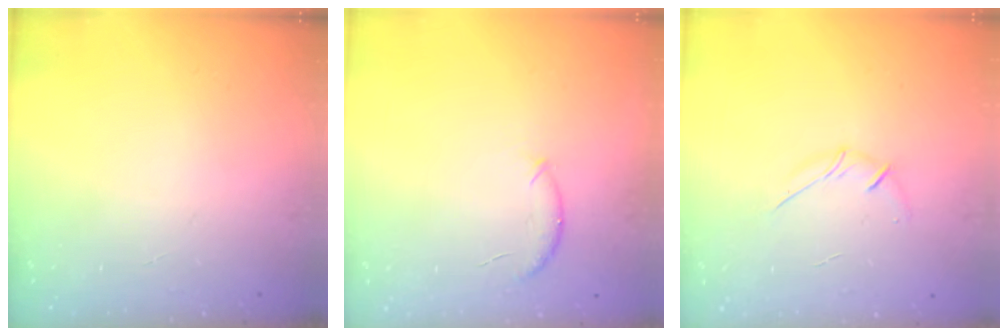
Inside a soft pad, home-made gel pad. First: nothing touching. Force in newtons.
{"total": 6.5, "press": 6.5, "slide": 1.0}
{"total": 5.4, "press": 5.3, "slide": 1.0}